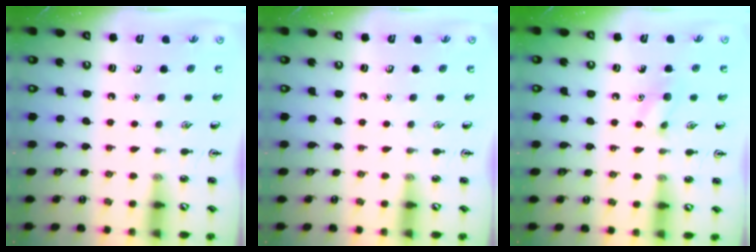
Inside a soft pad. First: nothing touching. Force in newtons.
{"total": 0.0}
{"total": 7.3, "press": 7.2, "slide": 1.5}